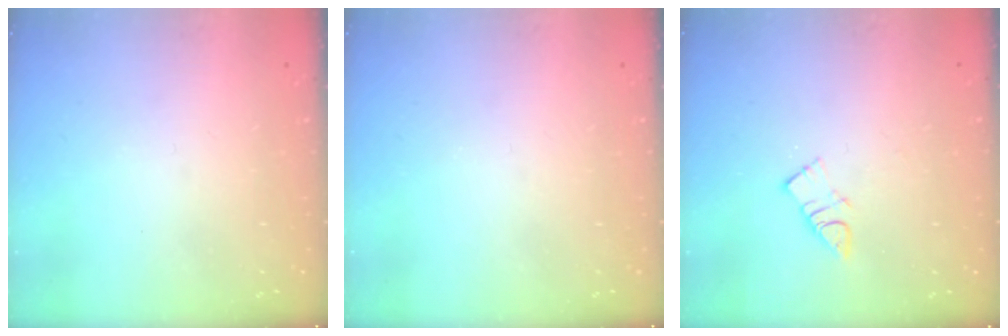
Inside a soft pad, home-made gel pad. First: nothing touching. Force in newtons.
{"total": 0.0}
{"total": 5.6, "press": 5.6, "slide": 0.1}